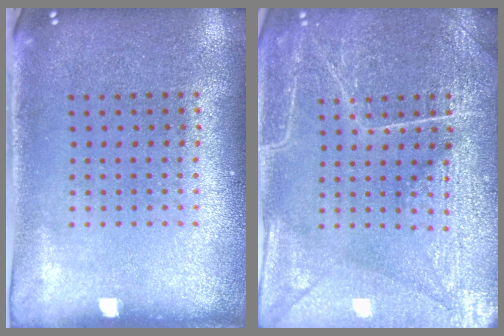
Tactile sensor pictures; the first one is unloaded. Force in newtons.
{"total": 4.0, "press": 4.0, "slide": 0.3}